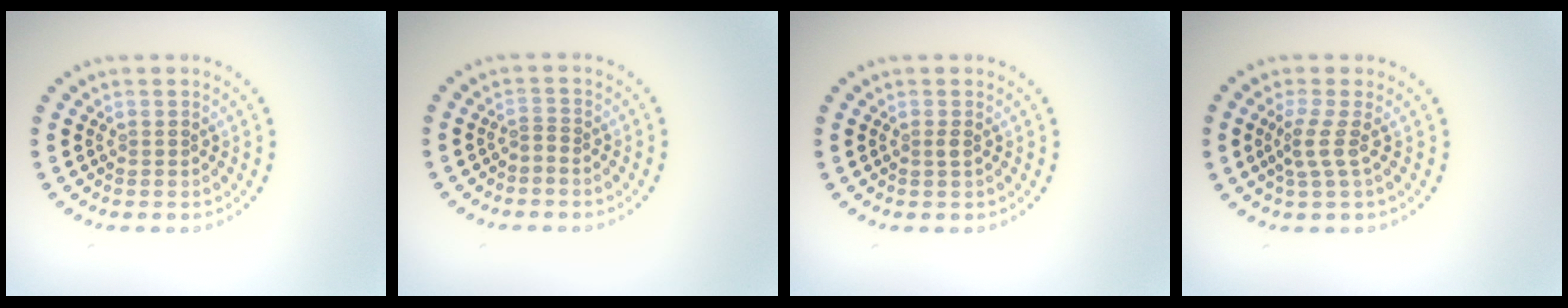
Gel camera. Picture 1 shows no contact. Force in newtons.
{"total": 0.6, "press": 0.1, "slide": 0.6}
{"total": 0.6, "press": 0.4, "slide": 0.4}
{"total": 2.0, "press": 1.3, "slide": 1.5}